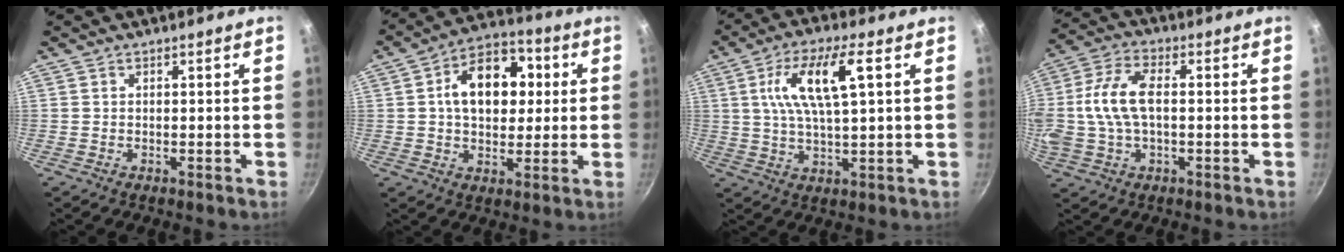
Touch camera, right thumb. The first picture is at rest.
{"total": 14.7, "force": [2.5, 9.6, 10.8], "torque": [-0.131, 0.015, 0.030]}
{"total": 12.2, "force": [3.4, 3.4, 11.2], "torque": [-0.227, 0.006, 0.064]}
{"total": 12.0, "force": [0.3, 6.6, 10.0], "torque": [-0.220, 0.026, 0.005]}